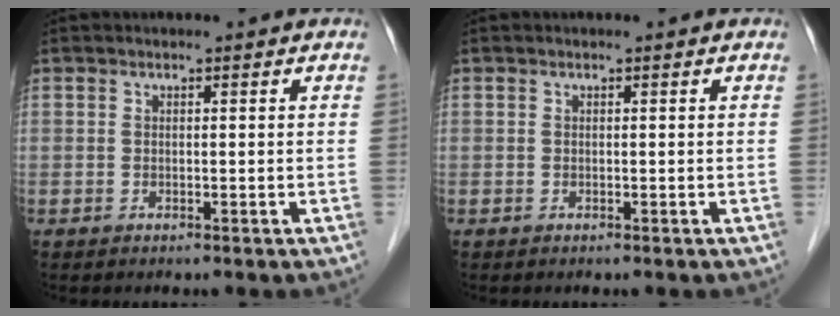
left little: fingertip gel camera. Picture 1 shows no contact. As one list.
[{"total": 0.0}]